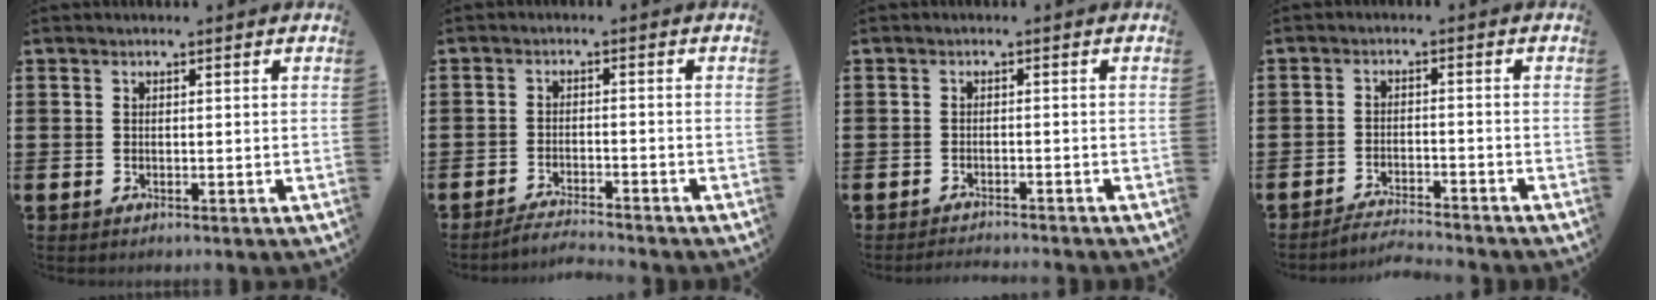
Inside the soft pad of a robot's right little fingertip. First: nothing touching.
{"total": 2.4, "force": [-2.3, -0.3, 0.4], "torque": [-0.007, 0.003, -0.047]}
{"total": 1.3, "force": [-1.3, -0.2, 0.1], "torque": [-0.003, 0.002, -0.026]}
{"total": 2.6, "force": [-2.6, -0.2, 0.2], "torque": [-0.007, 0.003, -0.055]}